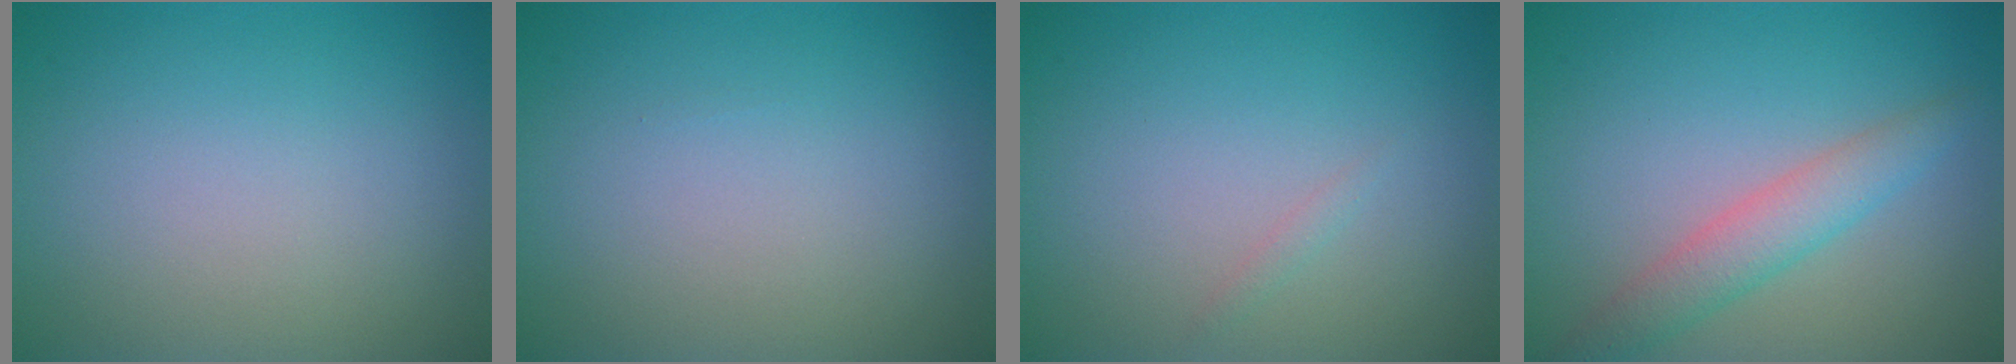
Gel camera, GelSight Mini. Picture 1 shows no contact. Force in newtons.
{"total": 0.0}
{"total": 0.6, "press": 0.5, "slide": 0.1}
{"total": 2.4, "press": 2.4, "slide": 0.2}